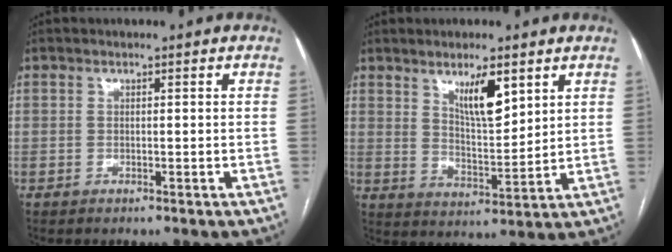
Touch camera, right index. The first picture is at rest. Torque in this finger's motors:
{"motor_torque": [0.49, 0.31, 0.15, 0.09]}